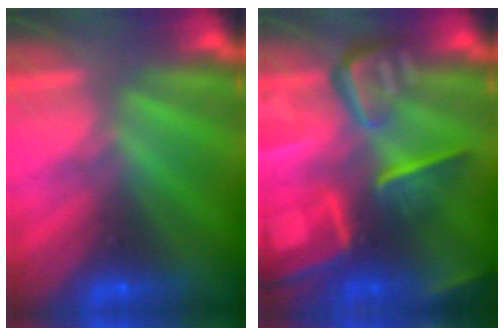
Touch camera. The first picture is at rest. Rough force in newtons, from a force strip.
{"total": 8.3}